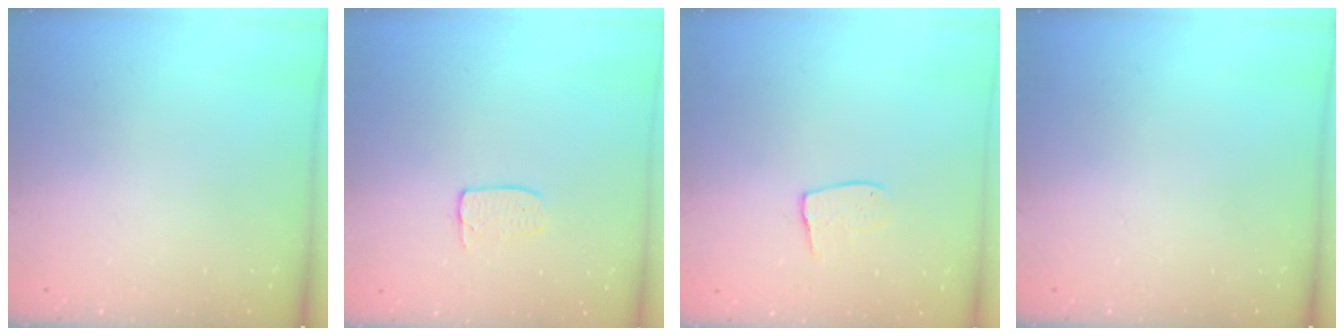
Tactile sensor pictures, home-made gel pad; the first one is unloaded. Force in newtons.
{"total": 3.7, "press": 3.7, "slide": 0.2}
{"total": 7.5, "press": 7.5, "slide": 0.4}
{"total": 0.0}